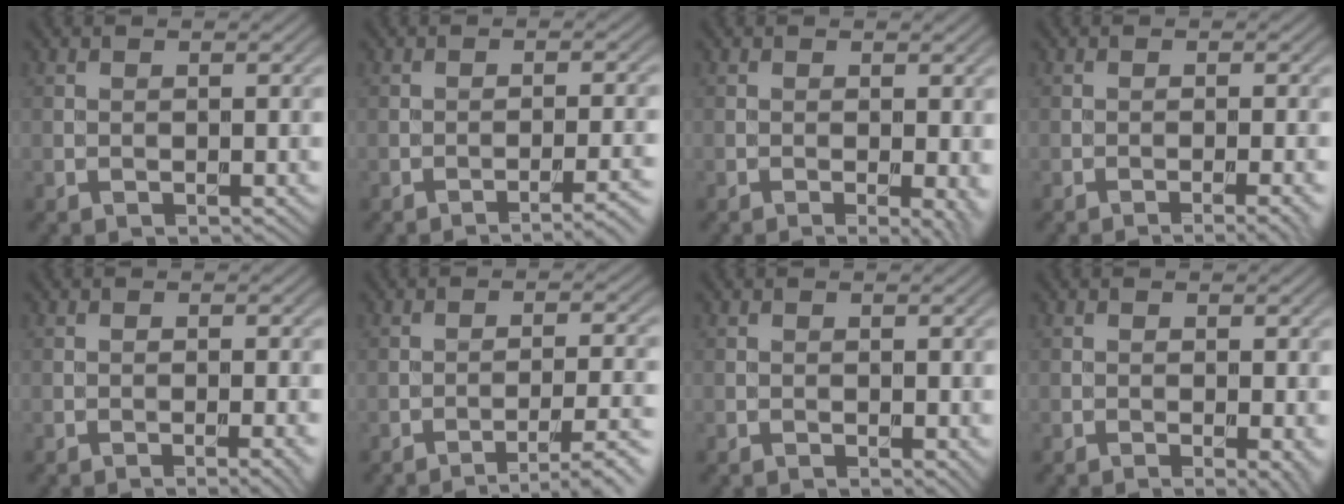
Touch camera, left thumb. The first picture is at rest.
{"total": 4.0, "force": [-2.4, 0.7, 3.2], "torque": [-0.045, 0.011, -0.043]}
{"total": 2.9, "force": [-0.5, 0.6, 2.8], "torque": [-0.040, -0.006, -0.008]}
{"total": 3.0, "force": [-1.5, 0.5, 2.6], "torque": [-0.027, 0.005, -0.027]}
{"total": 2.1, "force": [-0.8, 0.3, 1.9], "torque": [-0.026, 0.002, -0.015]}
{"total": 5.8, "force": [-3.7, 0.9, 4.4], "torque": [-0.070, 0.007, -0.056]}
{"total": 0.8, "force": [0.0, 0.4, 0.7], "torque": [-0.005, -0.005, 0.000]}
{"total": 2.0, "force": [-0.5, 0.3, 1.9], "torque": [-0.028, -0.006, -0.009]}